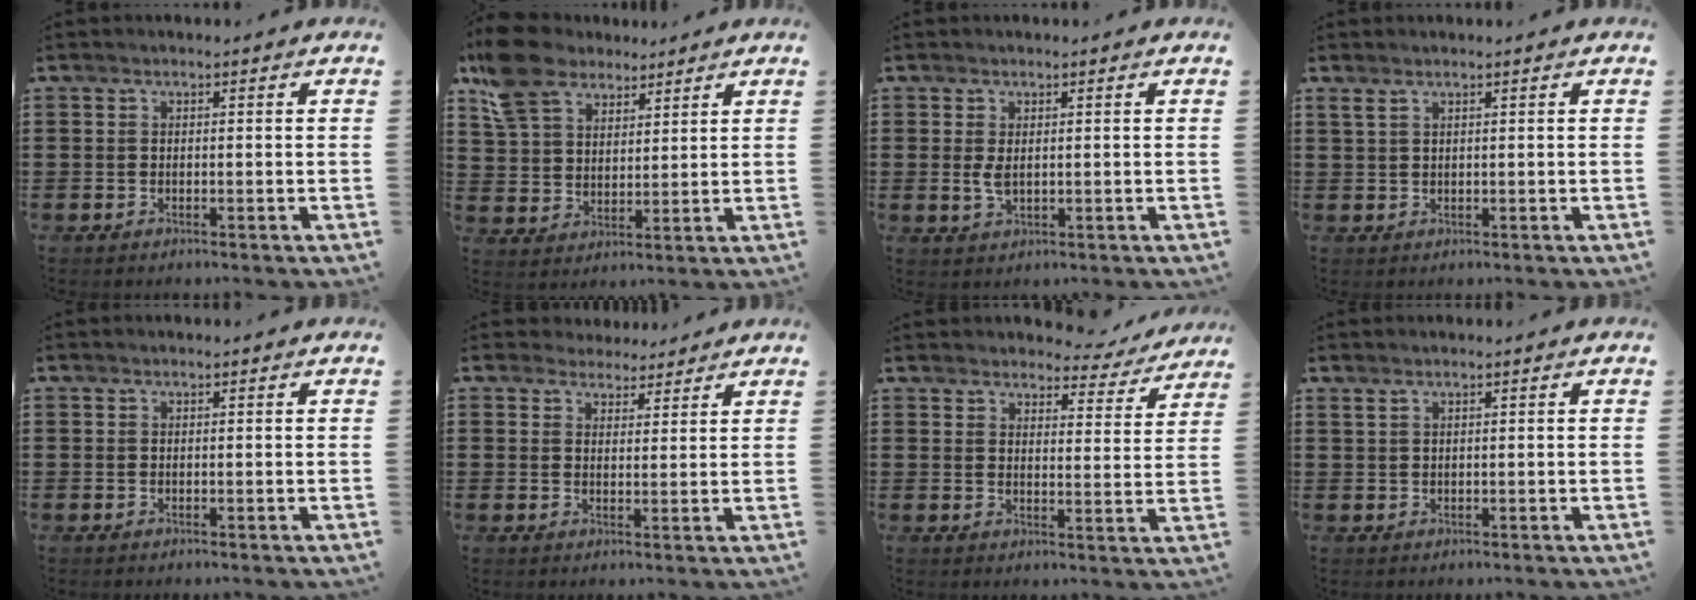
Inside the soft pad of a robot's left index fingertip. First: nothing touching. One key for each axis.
{"total": 9.0, "fx": 6.9, "fy": 5.0, "fz": 2.9, "tx": -0.088, "ty": -0.003, "tz": 0.131}
{"total": 2.4, "fx": 0.4, "fy": 1.0, "fz": 2.1, "tx": -0.058, "ty": -0.003, "tz": 0.003}
{"total": 1.5, "fx": 1.1, "fy": 0.4, "fz": 1.0, "tx": -0.023, "ty": 0.003, "tz": 0.019}
{"total": 0.0}
{"total": 3.3, "fx": 3.0, "fy": 1.4, "fz": 0.0, "tx": -0.013, "ty": 0.002, "tz": 0.057}
{"total": 4.0, "fx": 3.8, "fy": 0.9, "fz": 0.6, "tx": -0.023, "ty": -0.021, "tz": 0.066}
{"total": 0.9, "fx": 0.8, "fy": 0.1, "fz": 0.5, "tx": -0.011, "ty": 0.000, "tz": 0.015}